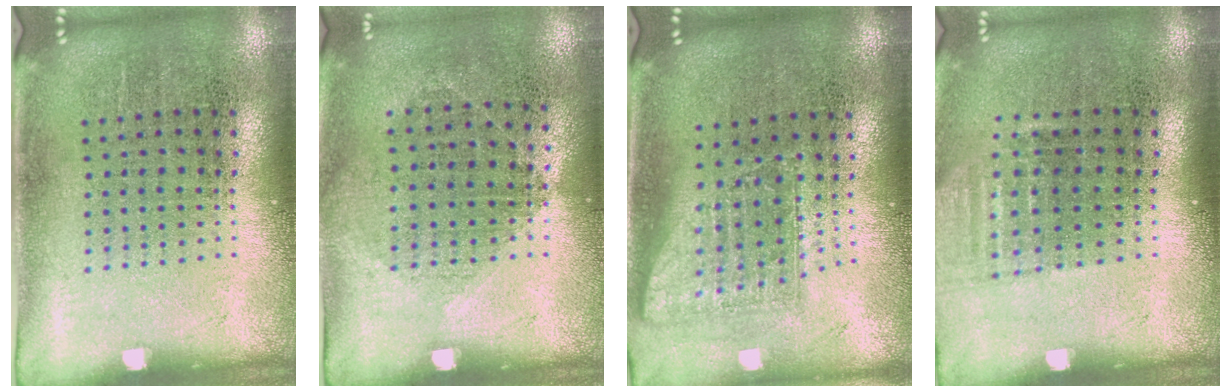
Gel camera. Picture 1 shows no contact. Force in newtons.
{"total": 1.0, "press": 0.9, "slide": 0.4}
{"total": 1.6, "press": 1.3, "slide": 1.0}
{"total": 1.0, "press": 0.9, "slide": 0.4}